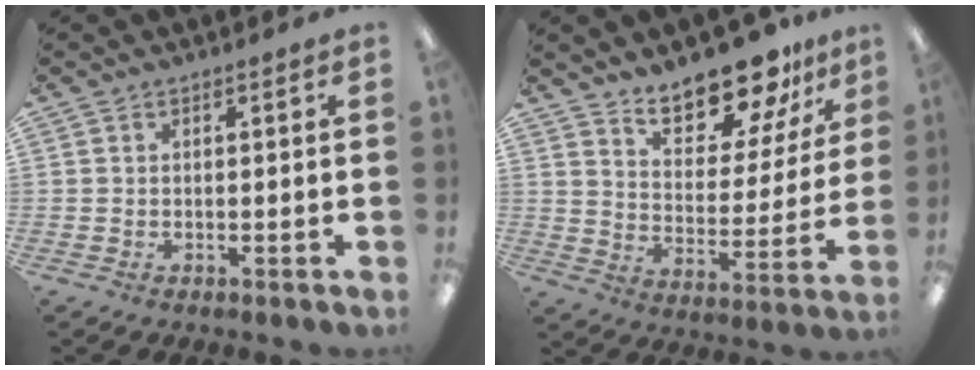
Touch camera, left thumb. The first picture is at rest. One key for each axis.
{"total": 14.8, "fx": 13.3, "fy": 4.3, "fz": 4.9, "tx": -0.084, "ty": -0.103, "tz": 0.239}